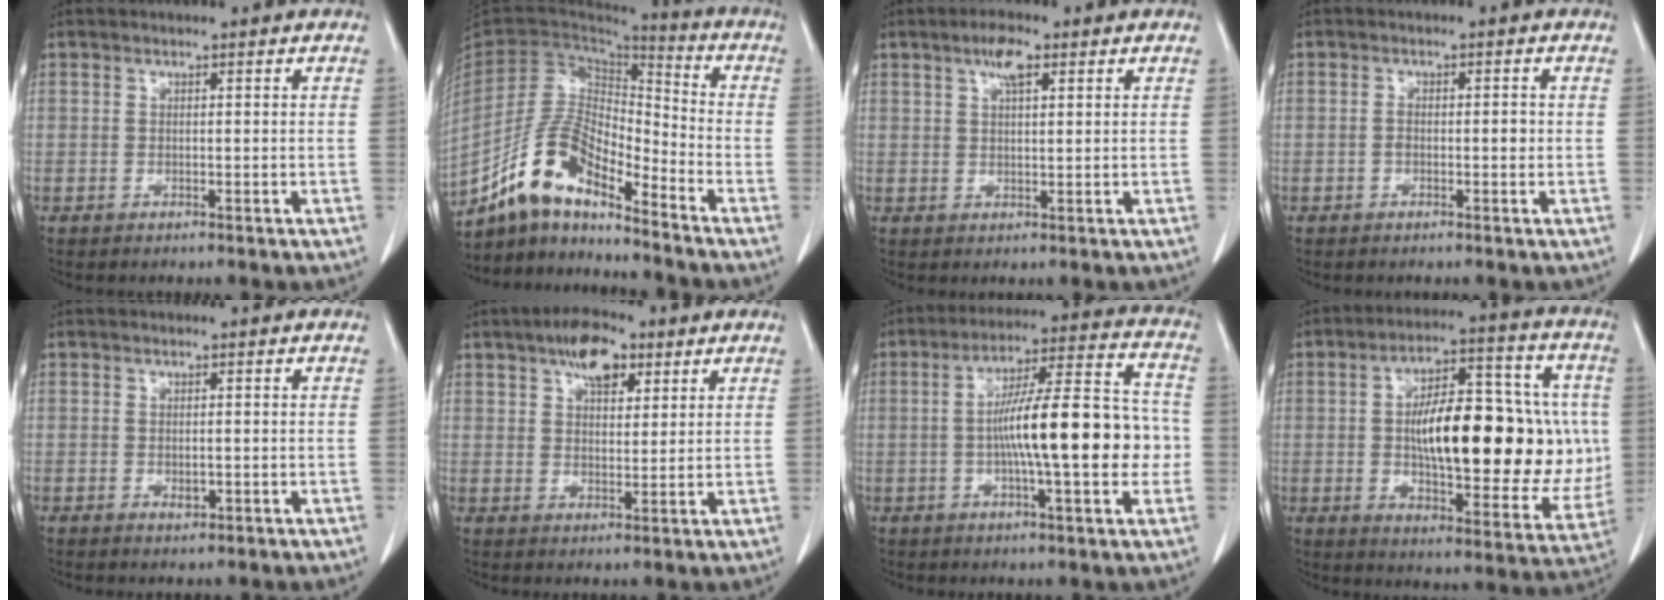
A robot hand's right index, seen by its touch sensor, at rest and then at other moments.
{"total": 12.7, "force": [-10.3, 3.2, 6.7], "torque": [-0.139, 0.019, -0.194]}
{"total": 3.8, "force": [2.0, 1.0, 3.1], "torque": [-0.064, 0.007, 0.037]}
{"total": 1.8, "force": [-0.2, 0.8, 1.6], "torque": [-0.023, 0.005, 0.001]}
{"total": 1.1, "force": [-0.1, 0.6, 1.0], "torque": [-0.018, -0.001, 0.004]}
{"total": 7.1, "force": [4.0, 3.2, 4.9], "torque": [-0.086, 0.012, 0.067]}
{"total": 17.0, "force": [-1.7, 2.4, 16.8], "torque": [-0.266, 0.023, -0.027]}
{"total": 23.7, "force": [0.7, 8.8, 22.0], "torque": [-0.324, 0.023, 0.019]}